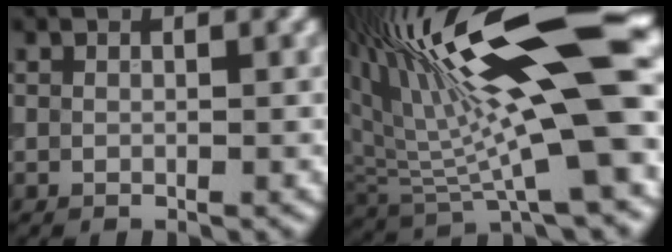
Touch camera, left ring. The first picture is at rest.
{"total": 15.3, "force": [4.7, 4.1, 14.0], "torque": [-0.226, 0.009, 0.075]}